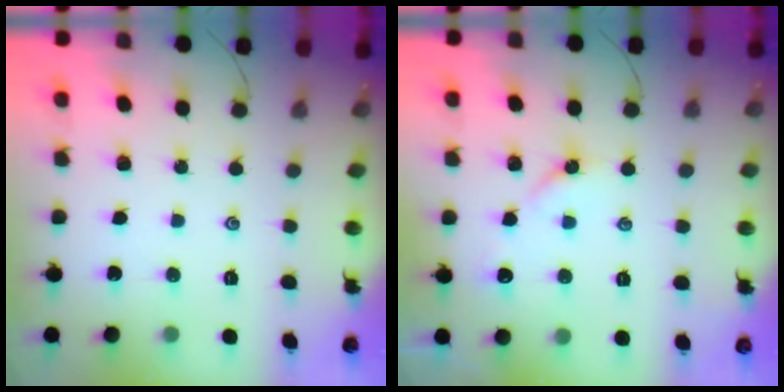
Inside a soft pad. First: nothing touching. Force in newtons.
{"total": 3.9, "press": 3.9, "slide": 0.5}